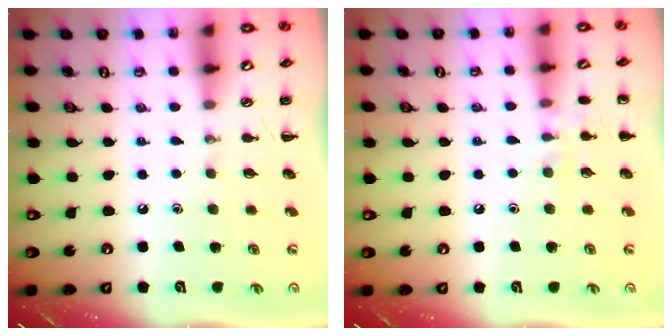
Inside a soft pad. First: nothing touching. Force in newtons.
{"total": 7.0, "press": 6.7, "slide": 2.0}